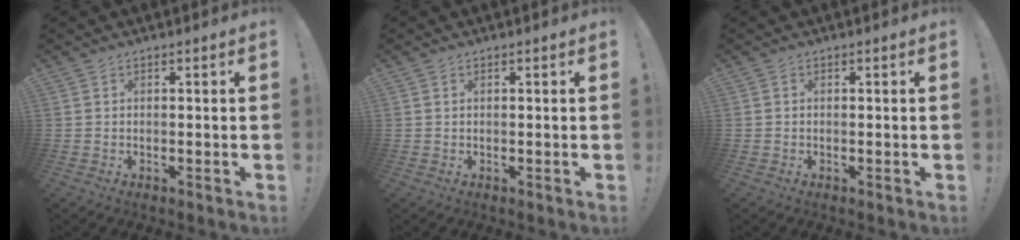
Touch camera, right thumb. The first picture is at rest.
{"total": 0.0}
{"total": 0.0}